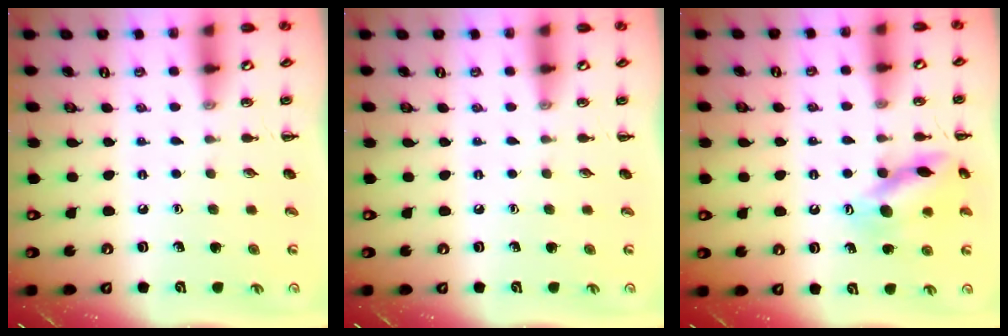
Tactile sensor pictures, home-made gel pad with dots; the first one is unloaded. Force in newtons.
{"total": 0.0}
{"total": 14.1, "press": 14.0, "slide": 1.2}